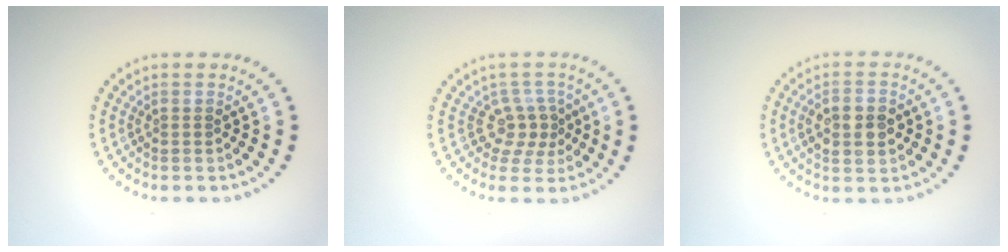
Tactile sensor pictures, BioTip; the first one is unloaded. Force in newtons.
{"total": 2.5, "press": 1.8, "slide": 1.7}
{"total": 4.2, "press": 4.1, "slide": 0.4}